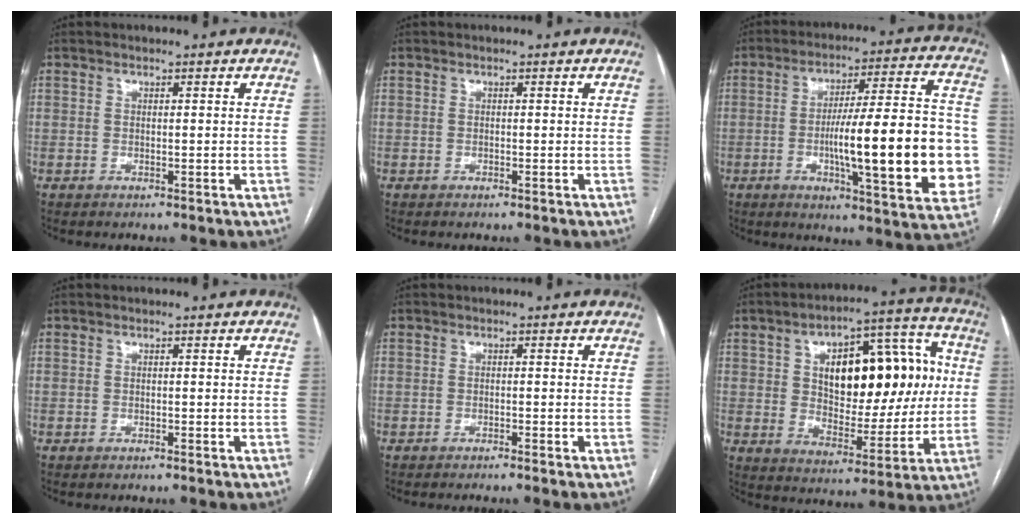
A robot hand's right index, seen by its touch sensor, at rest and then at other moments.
{"total": 0.0}
{"total": 21.9, "force": [-3.3, 3.7, 21.3], "torque": [-0.257, 0.019, -0.039]}
{"total": 0.0}
{"total": 1.5, "force": [-1.2, -0.4, 0.8], "torque": [-0.011, 0.005, -0.021]}
{"total": 20.9, "force": [3.5, 9.7, 18.2], "torque": [-0.273, 0.039, 0.057]}